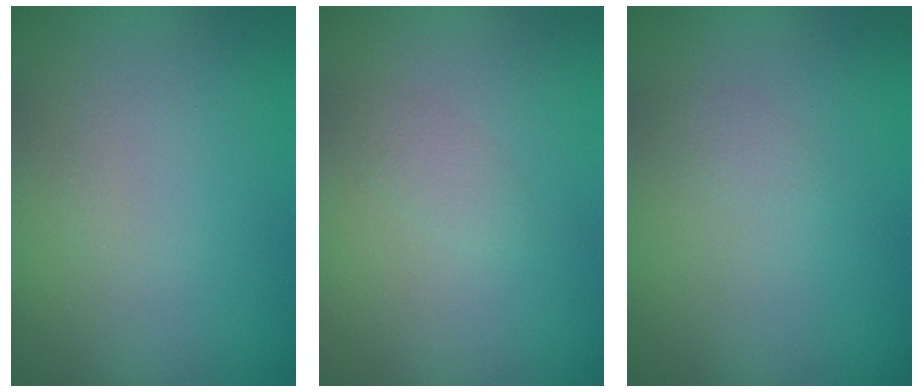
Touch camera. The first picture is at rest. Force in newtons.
{"total": 1.0, "press": 1.0, "slide": 0.0}
{"total": 0.7, "press": 0.7, "slide": 0.1}